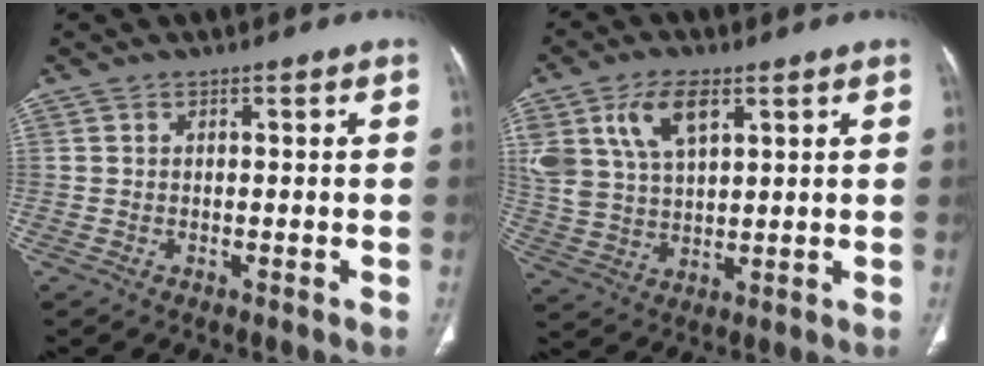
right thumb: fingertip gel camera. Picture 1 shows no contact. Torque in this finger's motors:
{"motor_torque": [1.66, 1.66, 1.34, 0.84, 0.16]}